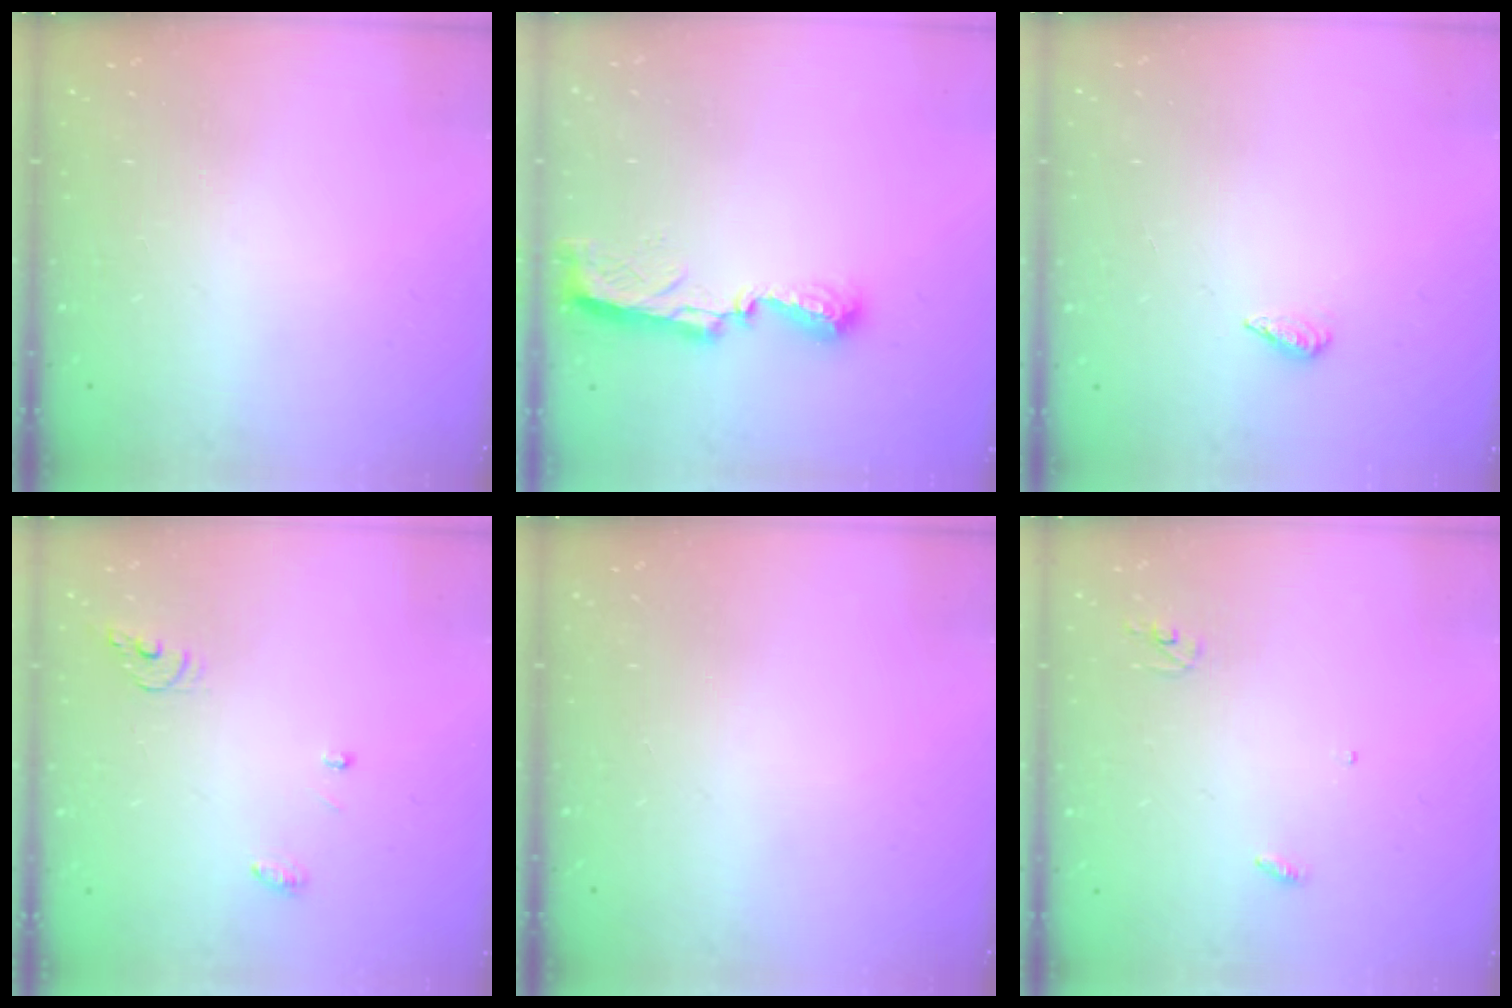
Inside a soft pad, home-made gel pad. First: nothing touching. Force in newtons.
{"total": 8.6, "press": 8.6, "slide": 0.4}
{"total": 2.3, "press": 2.2, "slide": 0.8}
{"total": 4.0, "press": 4.0, "slide": 0.4}
{"total": 0.0}
{"total": 3.0, "press": 2.9, "slide": 0.2}